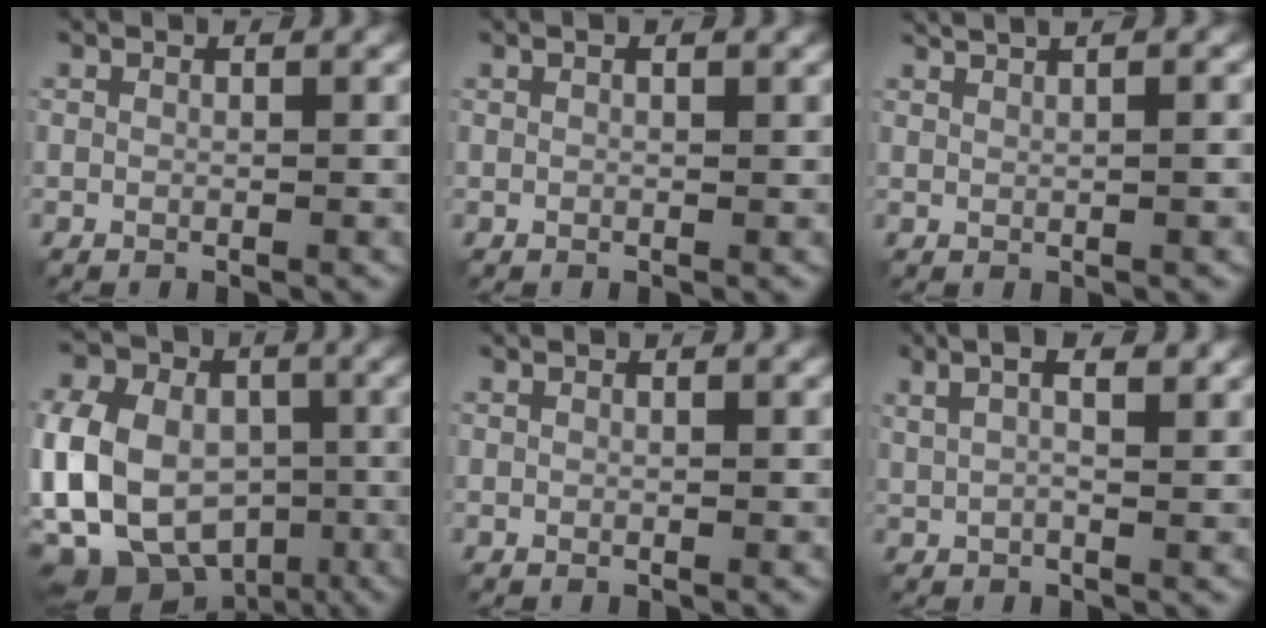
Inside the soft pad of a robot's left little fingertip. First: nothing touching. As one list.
[{"total": 1.2, "force": [0.5, 0.5, 1.0], "torque": [-0.011, -0.002, 0.006]}, {"total": 3.2, "force": [2.0, 1.1, 2.3], "torque": [-0.023, 0.013, 0.017]}, {"total": 17.4, "force": [-3.7, 14.5, 9.0], "torque": [-0.206, 0.000, -0.090]}, {"total": 0.0}, {"total": 5.7, "force": [3.1, 2.2, 4.2], "torque": [-0.065, 0.023, 0.034]}]